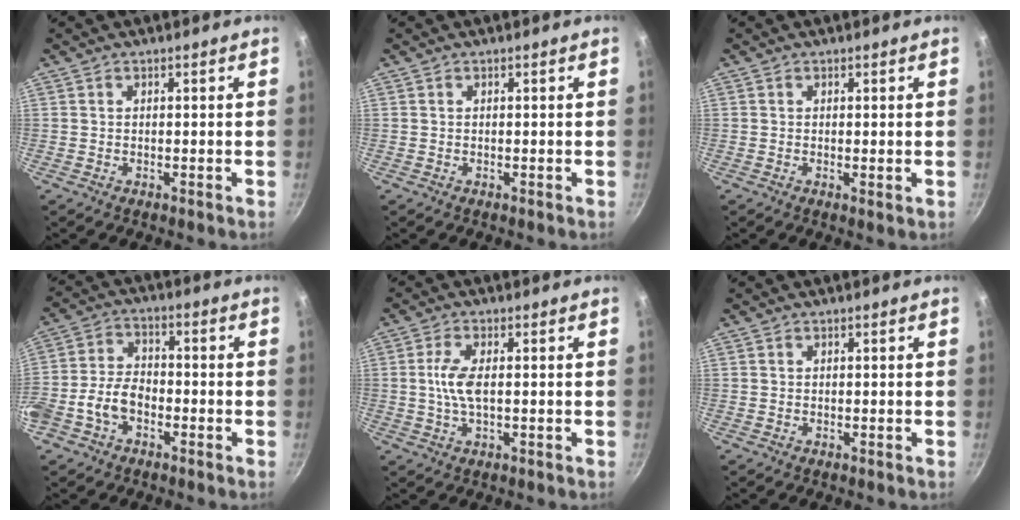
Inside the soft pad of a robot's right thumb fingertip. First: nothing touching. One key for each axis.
{"total": 0.0}
{"total": 0.7, "fx": 0.2, "fy": 0.2, "fz": 0.7, "tx": -0.012, "ty": -0.006, "tz": 0.000}
{"total": 8.0, "fx": -3.3, "fy": 5.2, "fz": 5.1, "tx": -0.092, "ty": 0.038, "tz": -0.074}
{"total": 5.3, "fx": 0.2, "fy": 1.9, "fz": 4.9, "tx": -0.109, "ty": 0.002, "tz": 0.001}
{"total": 0.0}